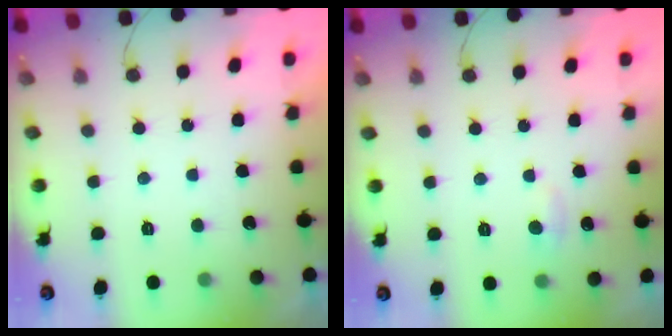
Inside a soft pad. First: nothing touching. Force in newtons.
{"total": 4.4, "press": 4.4, "slide": 0.5}